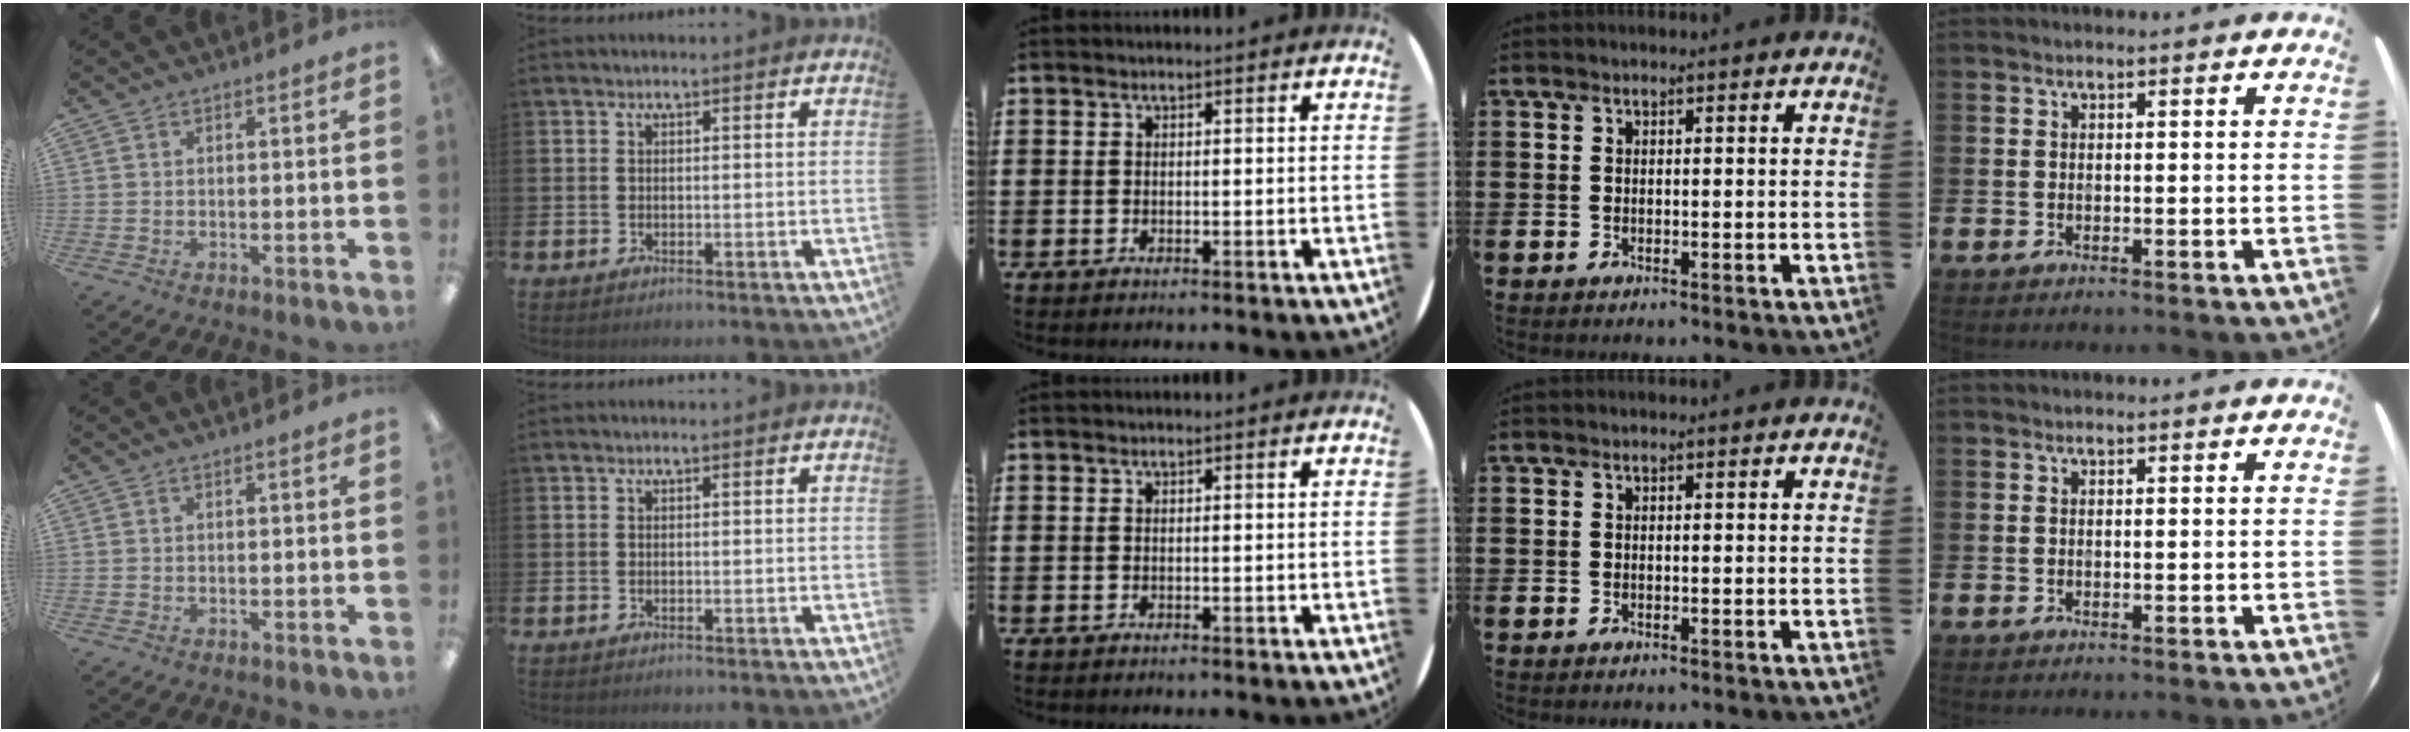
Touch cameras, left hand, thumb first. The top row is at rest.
{}